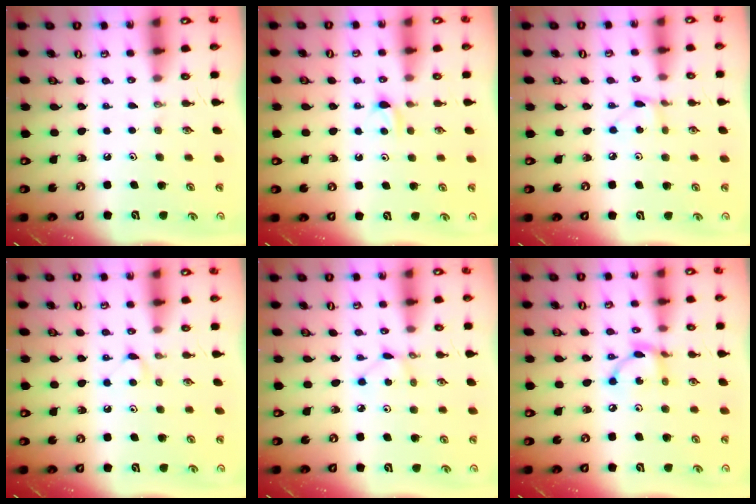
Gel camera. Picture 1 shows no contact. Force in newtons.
{"total": 3.4, "press": 3.4, "slide": 0.5}
{"total": 4.4, "press": 4.3, "slide": 0.4}
{"total": 3.9, "press": 3.9, "slide": 0.5}
{"total": 2.2, "press": 2.2, "slide": 0.3}
{"total": 7.3, "press": 7.3, "slide": 0.2}